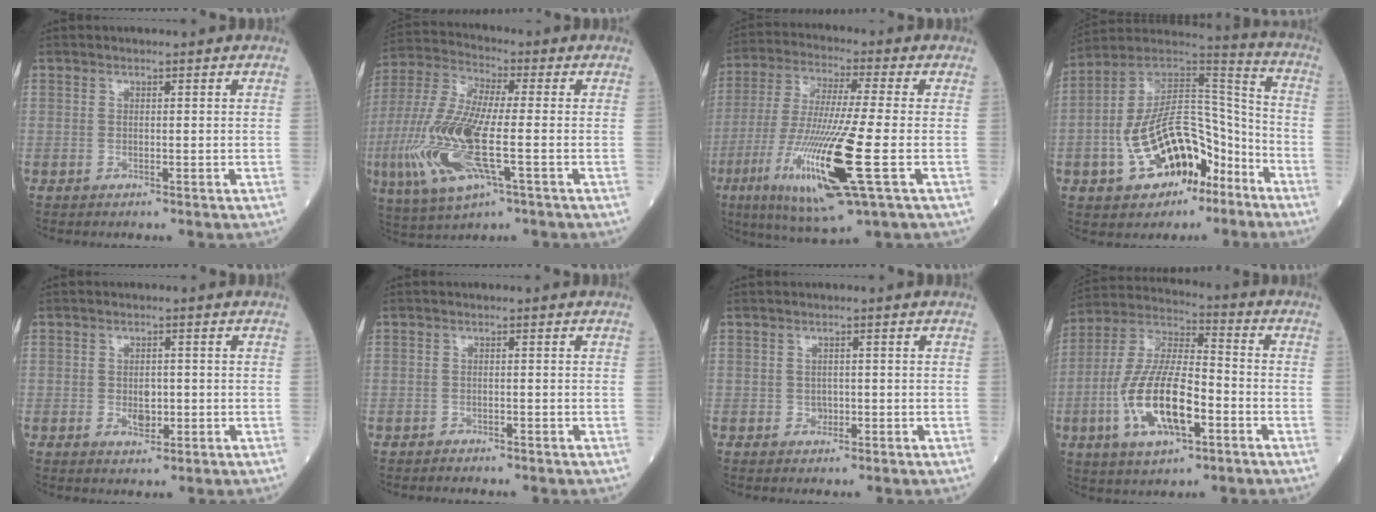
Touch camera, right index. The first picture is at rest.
{"total": 17.2, "force": [-4.2, 4.0, 16.2], "torque": [-0.370, -0.016, -0.077]}
{"total": 17.6, "force": [-5.7, 0.8, 16.6], "torque": [-0.353, -0.037, -0.105]}
{"total": 18.9, "force": [-7.8, 9.3, 14.5], "torque": [-0.257, 0.031, -0.120]}
{"total": 2.8, "force": [-0.5, 1.6, 2.2], "torque": [-0.035, 0.000, -0.004]}
{"total": 1.0, "force": [-0.9, 0.2, 0.2], "torque": [-0.008, -0.001, -0.014]}
{"total": 1.1, "force": [-0.3, 0.9, 0.5], "torque": [-0.007, 0.002, -0.004]}
{"total": 15.4, "force": [-4.6, 5.2, 13.8], "torque": [-0.285, 0.002, -0.084]}